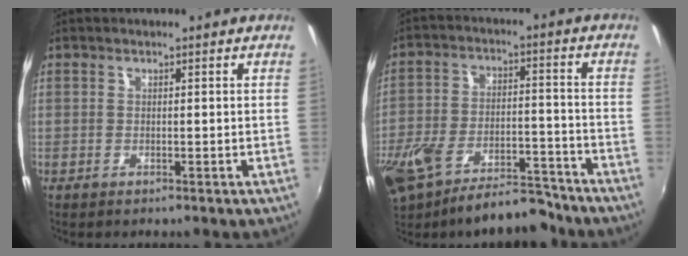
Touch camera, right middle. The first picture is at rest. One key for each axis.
{"total": 18.2, "fx": -13.7, "fy": 7.2, "fz": 9.6, "tx": -0.216, "ty": -0.021, "tz": -0.208}